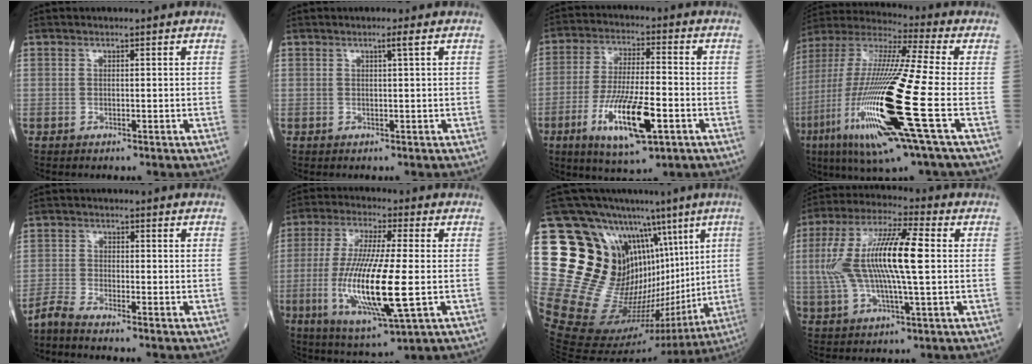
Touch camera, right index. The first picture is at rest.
{"total": 1.3, "force": [0.6, -0.1, 1.2], "torque": [-0.025, 0.000, 0.012]}
{"total": 13.9, "force": [-5.2, 3.0, 12.5], "torque": [-0.246, -0.018, -0.085]}
{"total": 26.5, "force": [-7.3, 2.3, 25.4], "torque": [-0.555, -0.049, -0.144]}
{"total": 3.1, "force": [-2.9, 0.2, 1.0], "torque": [-0.034, -0.008, -0.061]}
{"total": 17.4, "force": [-2.9, 2.4, 17.0], "torque": [-0.352, -0.029, -0.048]}
{"total": 29.7, "force": [9.6, 14.3, 24.2], "torque": [-0.425, 0.070, 0.182]}
{"total": 16.8, "force": [1.1, 3.6, 16.4], "torque": [-0.346, 0.020, 0.017]}